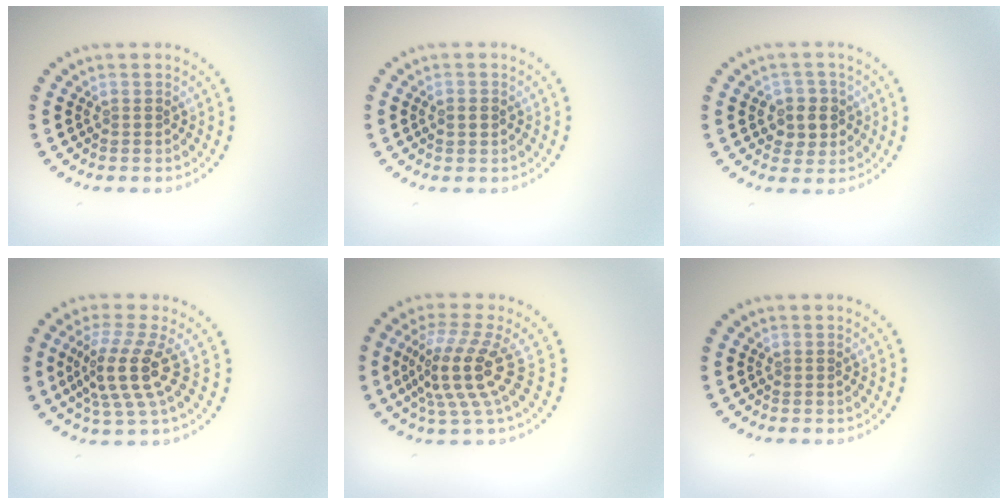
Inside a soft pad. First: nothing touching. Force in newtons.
{"total": 1.5, "press": 1.4, "slide": 0.2}
{"total": 2.8, "press": 2.6, "slide": 0.8}
{"total": 4.3, "press": 3.3, "slide": 2.8}
{"total": 4.8, "press": 3.5, "slide": 3.3}
{"total": 0.0}